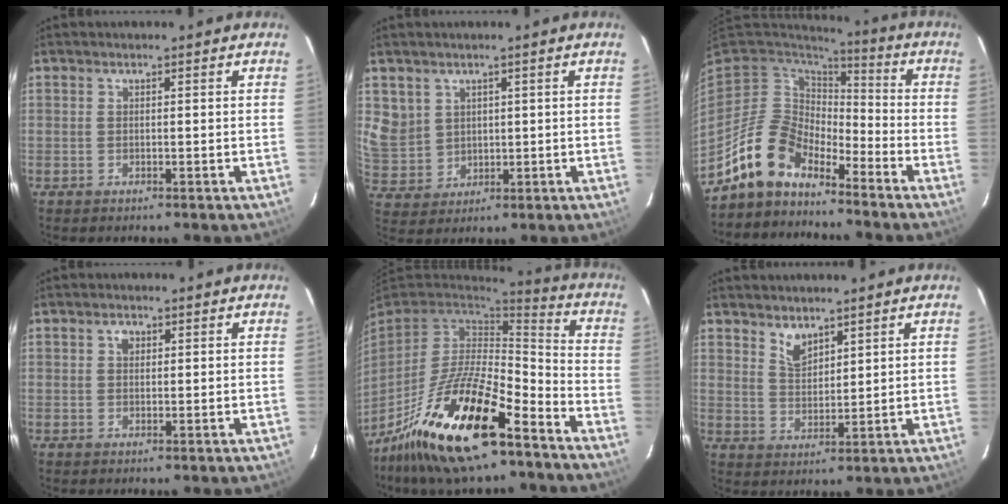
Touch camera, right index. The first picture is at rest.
{"total": 7.9, "force": [3.3, 6.8, 2.0], "torque": [-0.046, 0.011, 0.086]}
{"total": 11.5, "force": [-9.5, 5.2, 3.9], "torque": [-0.082, 0.024, -0.186]}
{"total": 1.5, "force": [0.5, 1.2, 0.7], "torque": [-0.011, 0.008, 0.007]}
{"total": 23.7, "force": [-15.4, 7.3, 16.5], "torque": [-0.326, -0.024, -0.268]}
{"total": 4.3, "force": [3.4, 1.9, 1.8], "torque": [-0.028, 0.001, 0.065]}